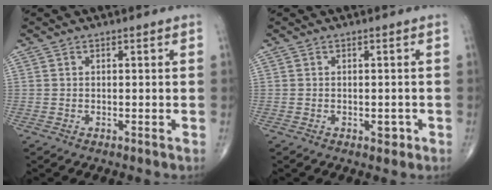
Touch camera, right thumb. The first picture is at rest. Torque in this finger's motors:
{"motor_torque": [2.88, 2.13, 1.31, -0.29, 0.45]}